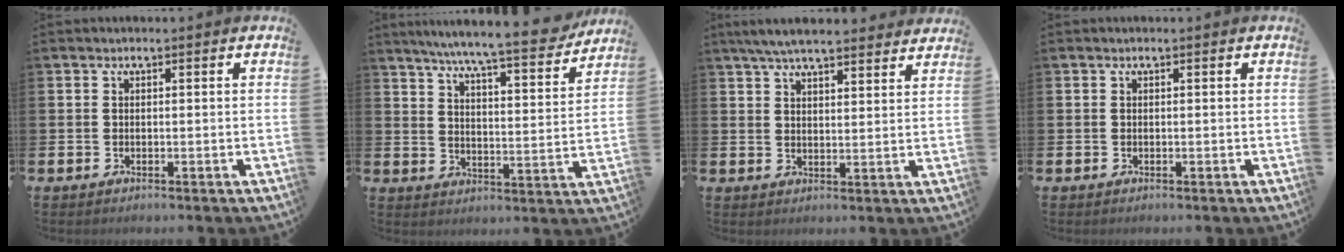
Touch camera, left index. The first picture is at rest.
{"total": 8.4, "force": [7.7, 0.1, 3.4], "torque": [-0.076, -0.057, 0.130]}
{"total": 6.0, "force": [5.6, 1.0, 2.0], "torque": [-0.052, -0.017, 0.102]}
{"total": 0.0}